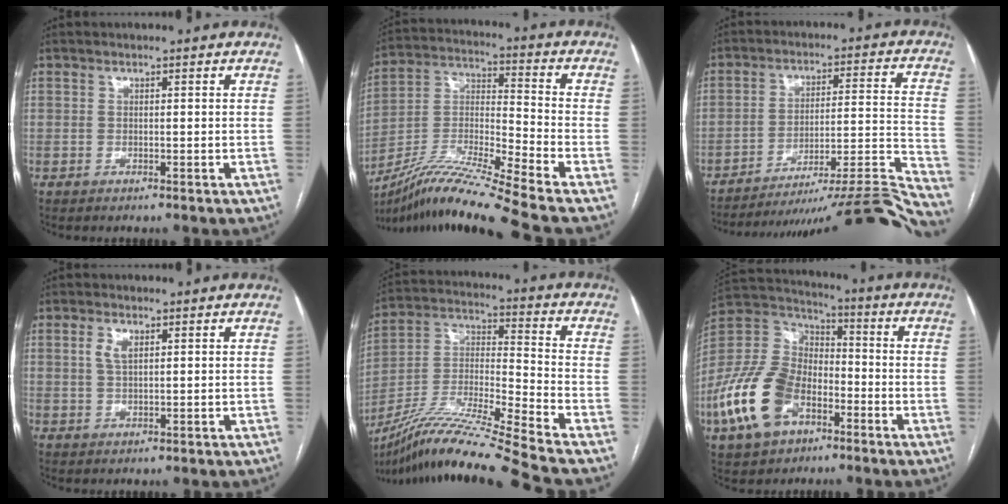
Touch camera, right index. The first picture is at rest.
{"total": 17.1, "force": [-14.0, -2.4, 9.5], "torque": [-0.198, -0.011, -0.259]}
{"total": 26.9, "force": [-25.1, -2.0, 9.4], "torque": [-0.049, -0.004, -0.342]}
{"total": 2.7, "force": [1.0, 1.1, 2.2], "torque": [-0.047, 0.003, 0.022]}
{"total": 20.1, "force": [-16.9, -2.7, 10.5], "torque": [-0.228, -0.021, -0.311]}
{"total": 16.7, "force": [-7.1, 10.2, 11.1], "torque": [-0.251, 0.012, -0.136]}